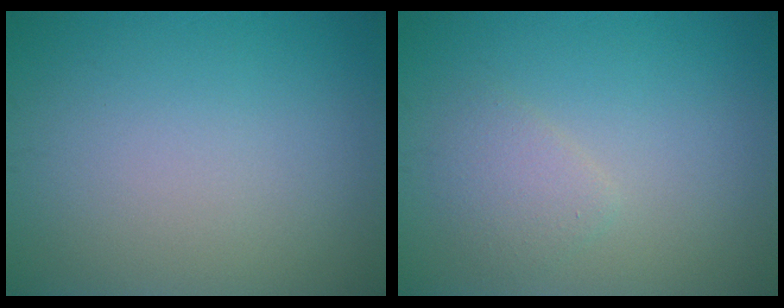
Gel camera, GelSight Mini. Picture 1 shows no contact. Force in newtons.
{"total": 1.8, "press": 1.8, "slide": 0.2}